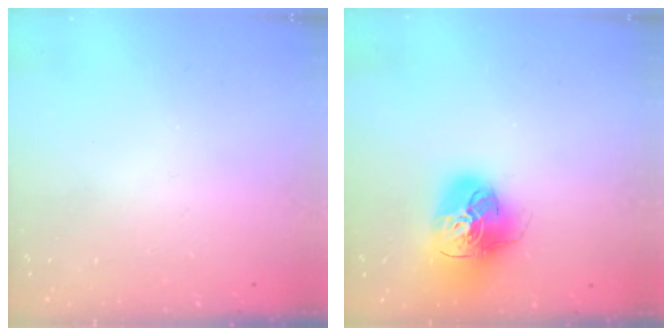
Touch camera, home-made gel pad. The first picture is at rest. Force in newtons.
{"total": 18.6, "press": 18.5, "slide": 2.0}